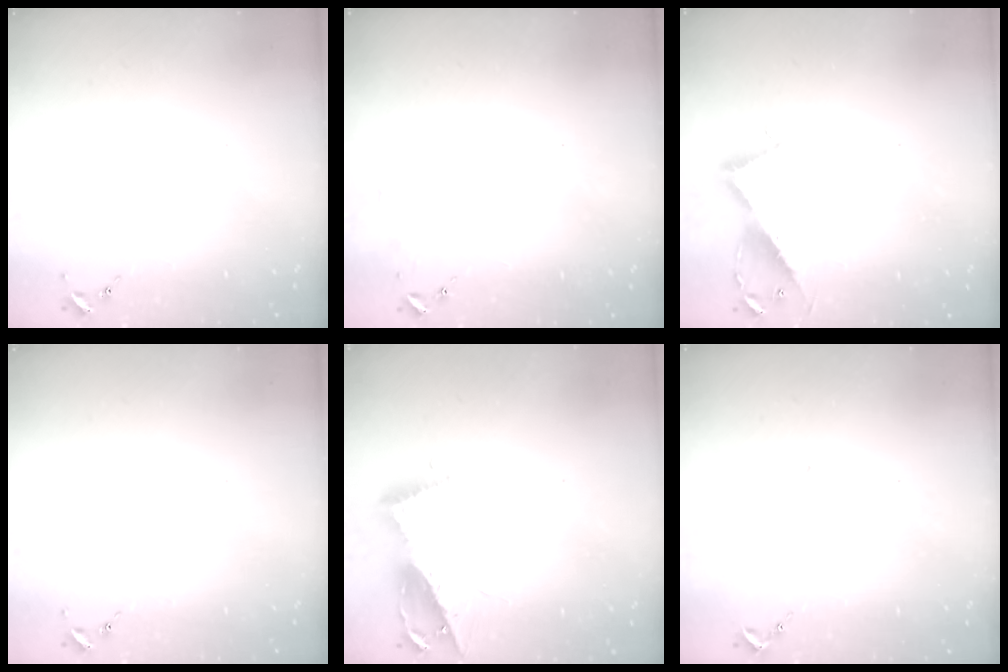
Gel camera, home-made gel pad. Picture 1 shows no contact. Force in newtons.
{"total": 4.7, "press": 4.6, "slide": 0.5}
{"total": 9.3, "press": 9.3, "slide": 0.7}
{"total": 0.0}
{"total": 8.7, "press": 8.7, "slide": 0.6}
{"total": 3.8, "press": 3.8, "slide": 0.5}